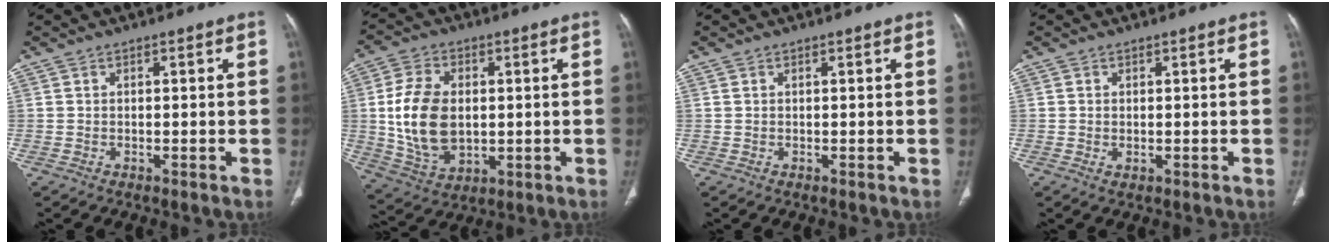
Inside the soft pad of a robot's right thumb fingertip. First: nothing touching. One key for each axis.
{"total": 14.6, "fx": 0.4, "fy": 9.5, "fz": 11.0, "tx": -0.200, "ty": -0.005, "tz": 0.021}
{"total": 0.0}
{"total": 1.0, "fx": -0.2, "fy": 0.7, "fz": 0.7, "tx": -0.014, "ty": 0.000, "tz": 0.001}